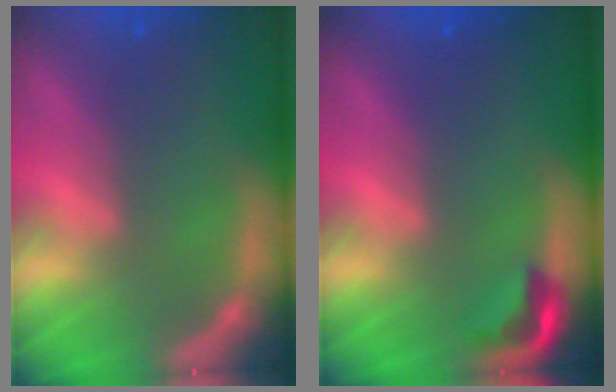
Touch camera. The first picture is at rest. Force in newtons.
{"total": 2.4}